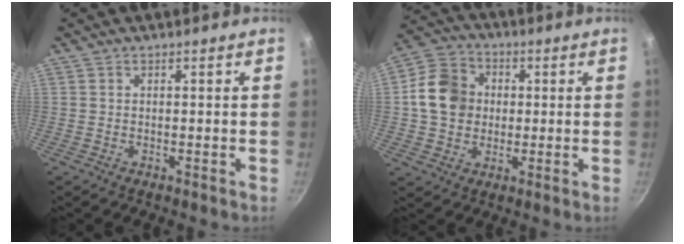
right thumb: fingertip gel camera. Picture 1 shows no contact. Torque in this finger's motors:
{"motor_torque": [1.38, 1.76, 0.84, -0.20, 0.09]}